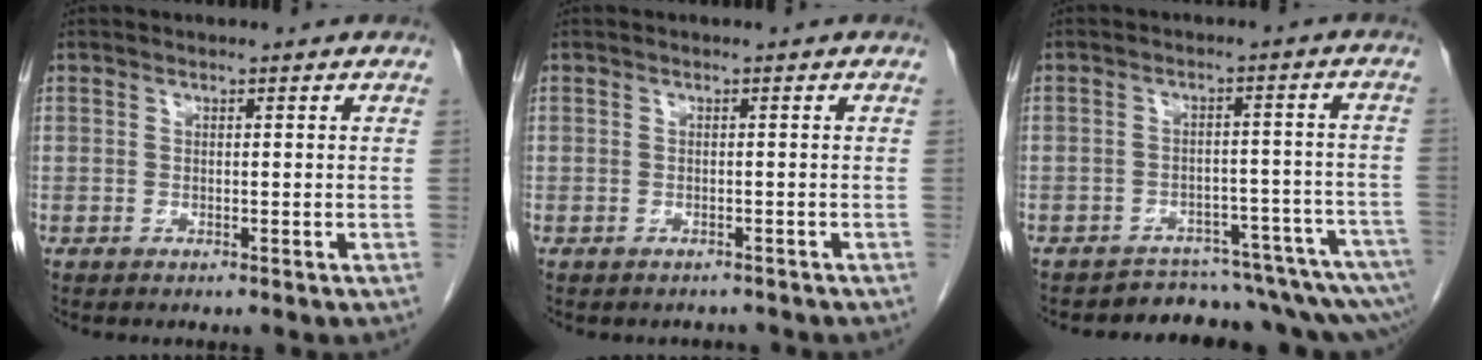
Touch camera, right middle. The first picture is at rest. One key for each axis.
{"total": 1.7, "fx": -1.6, "fy": 0.7, "fz": 0.1, "tx": -0.008, "ty": -0.002, "tz": -0.021}
{"total": 11.2, "fx": -11.1, "fy": 0.9, "fz": 1.1, "tx": 0.022, "ty": 0.037, "tz": -0.132}